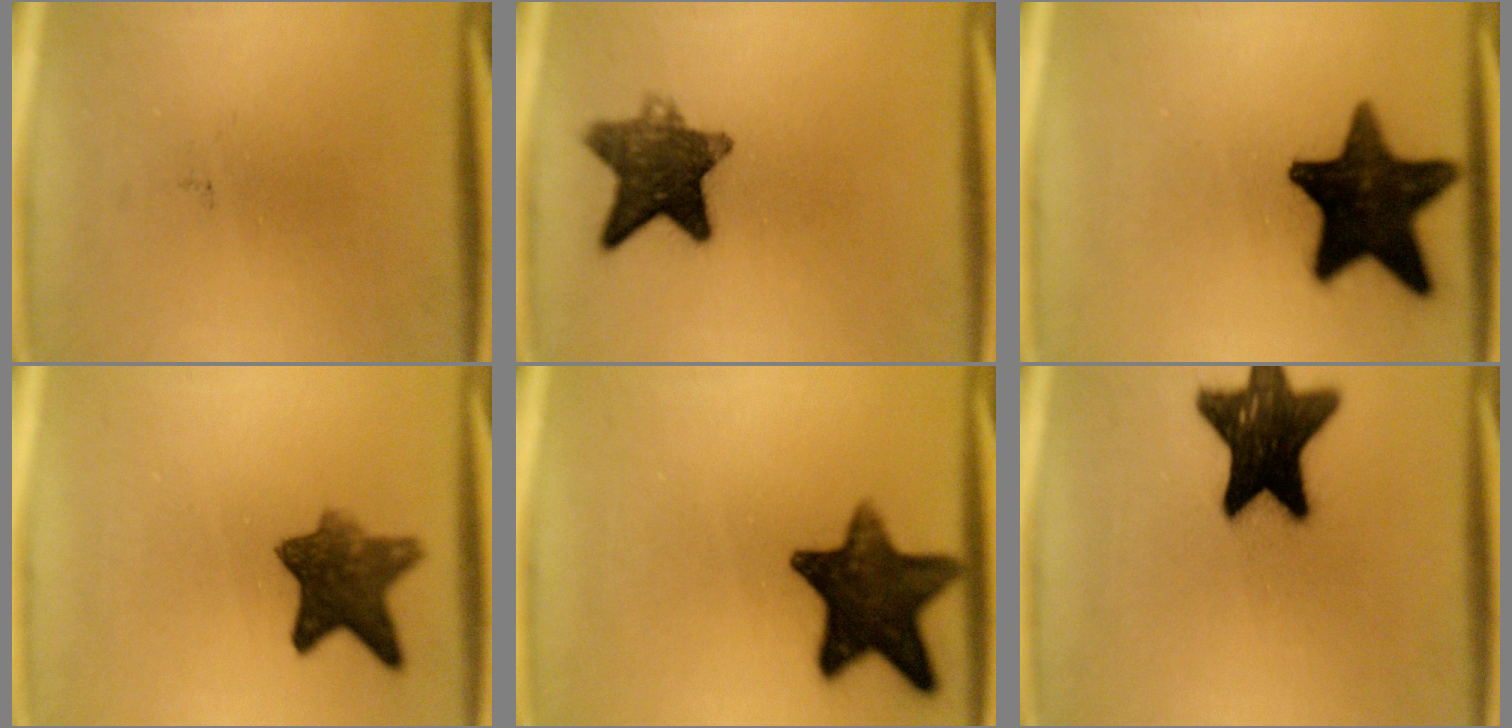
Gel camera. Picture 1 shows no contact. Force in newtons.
{"total": 9.5}
{"total": 18.4}
{"total": 8.4}
{"total": 14.0}
{"total": 17.4}